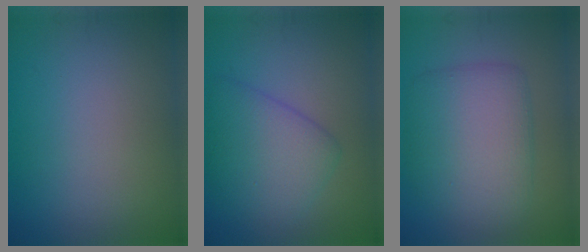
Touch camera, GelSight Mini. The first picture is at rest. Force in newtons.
{"total": 4.9, "press": 4.9, "slide": 0.3}
{"total": 6.2, "press": 6.2, "slide": 0.2}